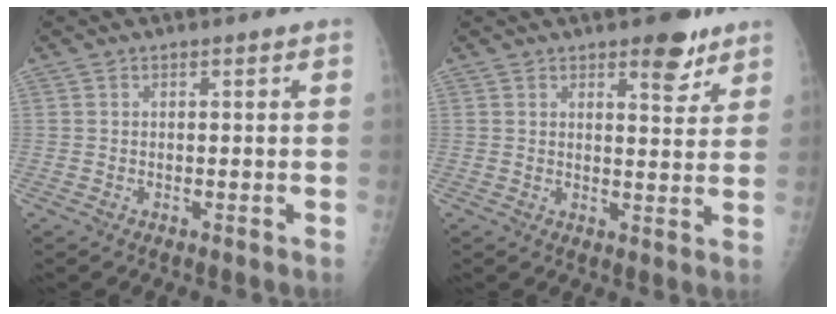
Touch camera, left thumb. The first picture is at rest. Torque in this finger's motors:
{"motor_torque": [1.03, 0.18, 0.42, -0.59, 0.07]}